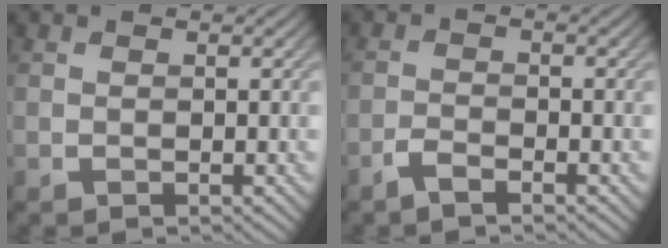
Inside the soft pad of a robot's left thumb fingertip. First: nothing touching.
{"total": 2.0, "force": [-1.6, 0.4, 1.2], "torque": [-0.027, 0.002, -0.038]}